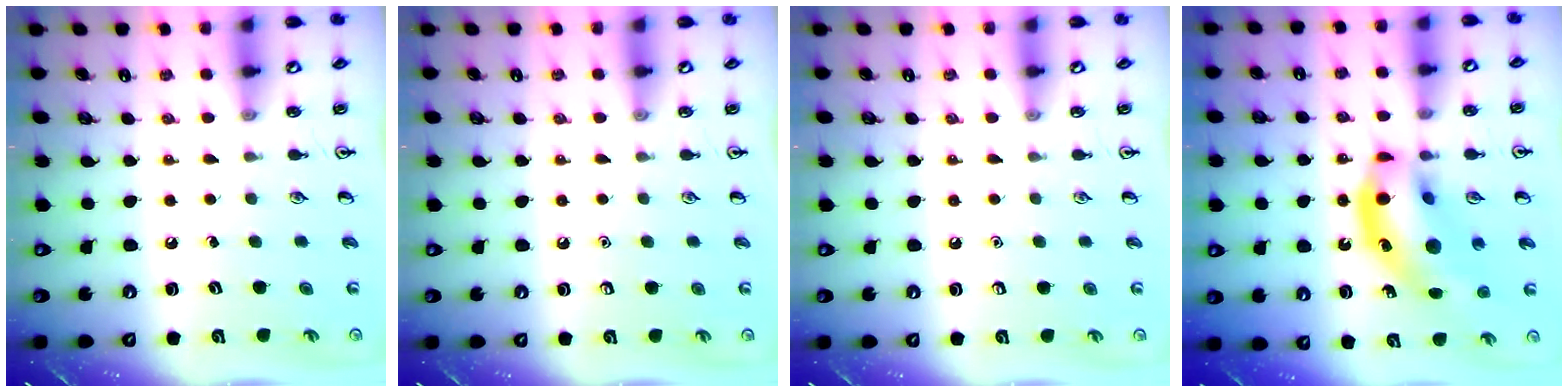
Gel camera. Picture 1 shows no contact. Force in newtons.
{"total": 0.0}
{"total": 0.0}
{"total": 16.0, "press": 15.3, "slide": 4.6}